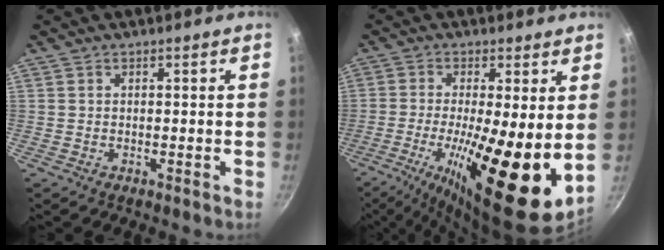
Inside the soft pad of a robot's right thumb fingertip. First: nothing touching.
{"total": 18.5, "force": [-2.2, 4.8, 17.7], "torque": [-0.297, -0.024, -0.038]}